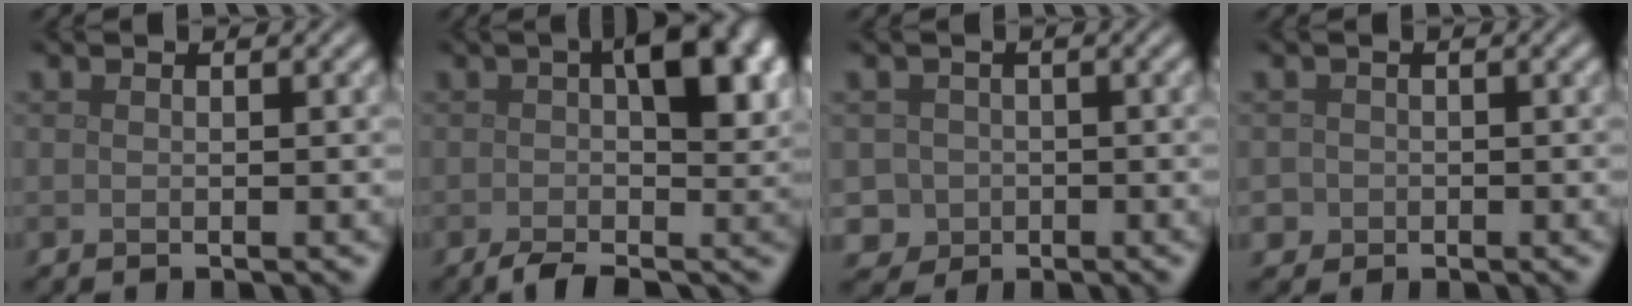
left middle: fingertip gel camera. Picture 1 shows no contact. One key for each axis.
{"total": 8.3, "fx": -0.4, "fy": 3.8, "fz": 7.4, "tx": -0.109, "ty": 0.008, "tz": -0.018}
{"total": 2.6, "fx": -0.9, "fy": 2.5, "fz": 0.0, "tx": 0.019, "ty": 0.000, "tz": -0.011}
{"total": 1.1, "fx": -0.3, "fy": 1.1, "fz": -0.1, "tx": 0.008, "ty": 0.000, "tz": -0.006}